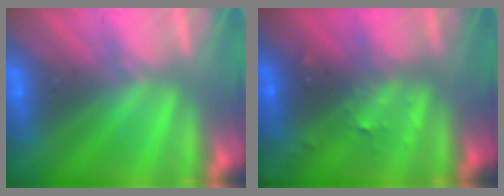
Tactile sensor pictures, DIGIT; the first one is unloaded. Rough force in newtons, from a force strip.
{"total": 2.9}